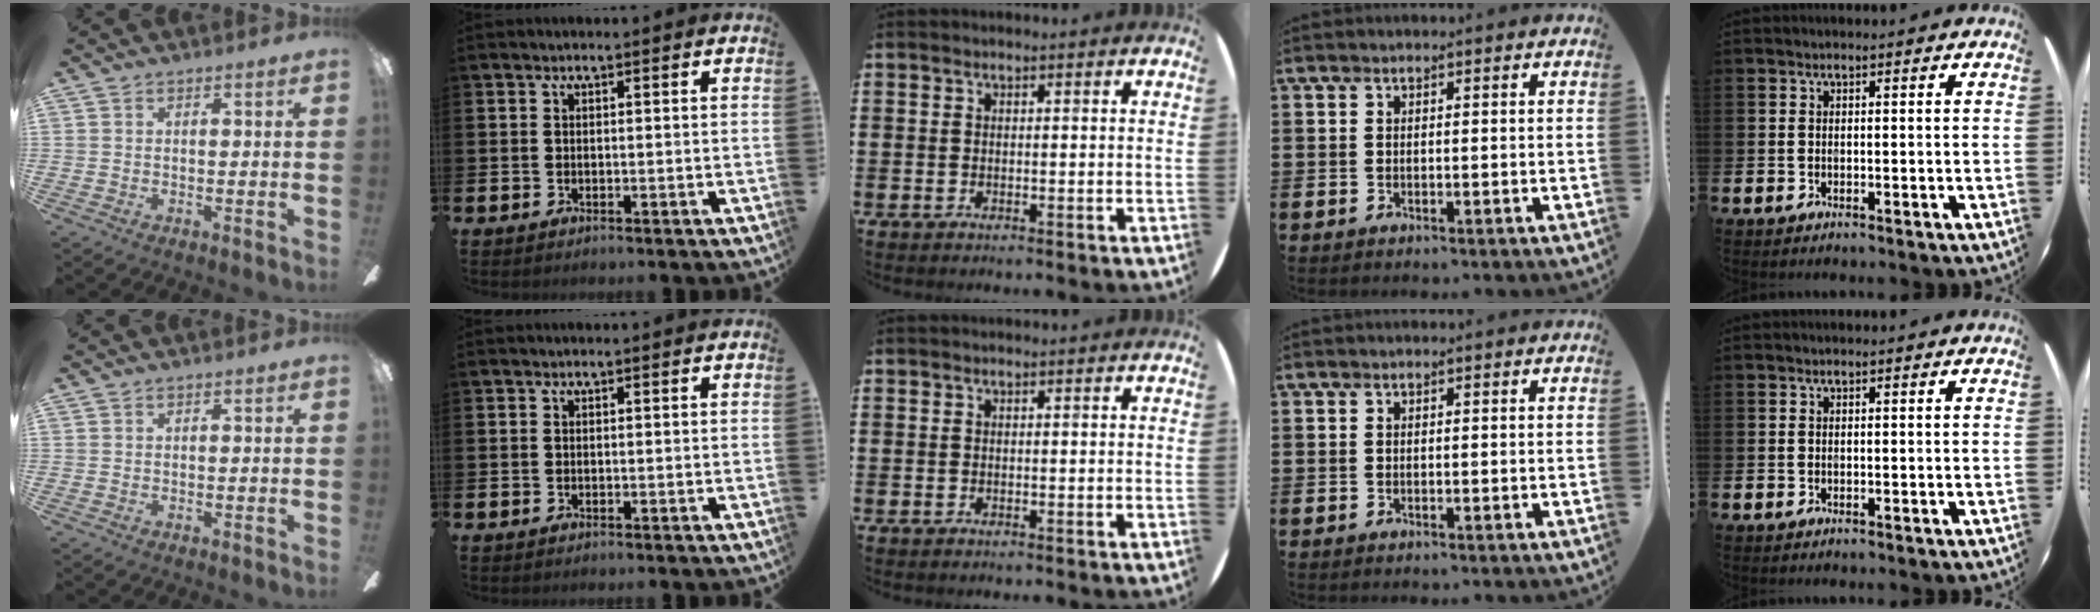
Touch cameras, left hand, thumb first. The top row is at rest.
{}